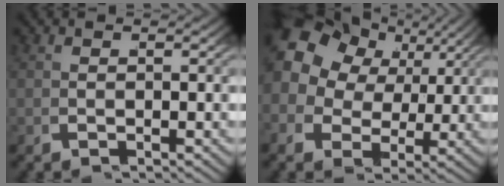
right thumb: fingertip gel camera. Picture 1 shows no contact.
{"total": 12.0, "force": [4.3, 9.1, 6.6], "torque": [-0.147, 0.001, 0.065]}